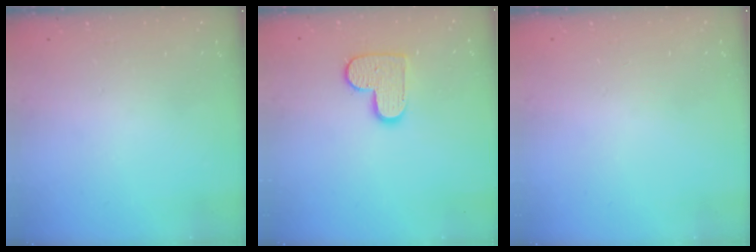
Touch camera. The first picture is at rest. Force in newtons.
{"total": 10.6, "press": 10.6, "slide": 0.7}
{"total": 0.8, "press": 0.5, "slide": 0.6}